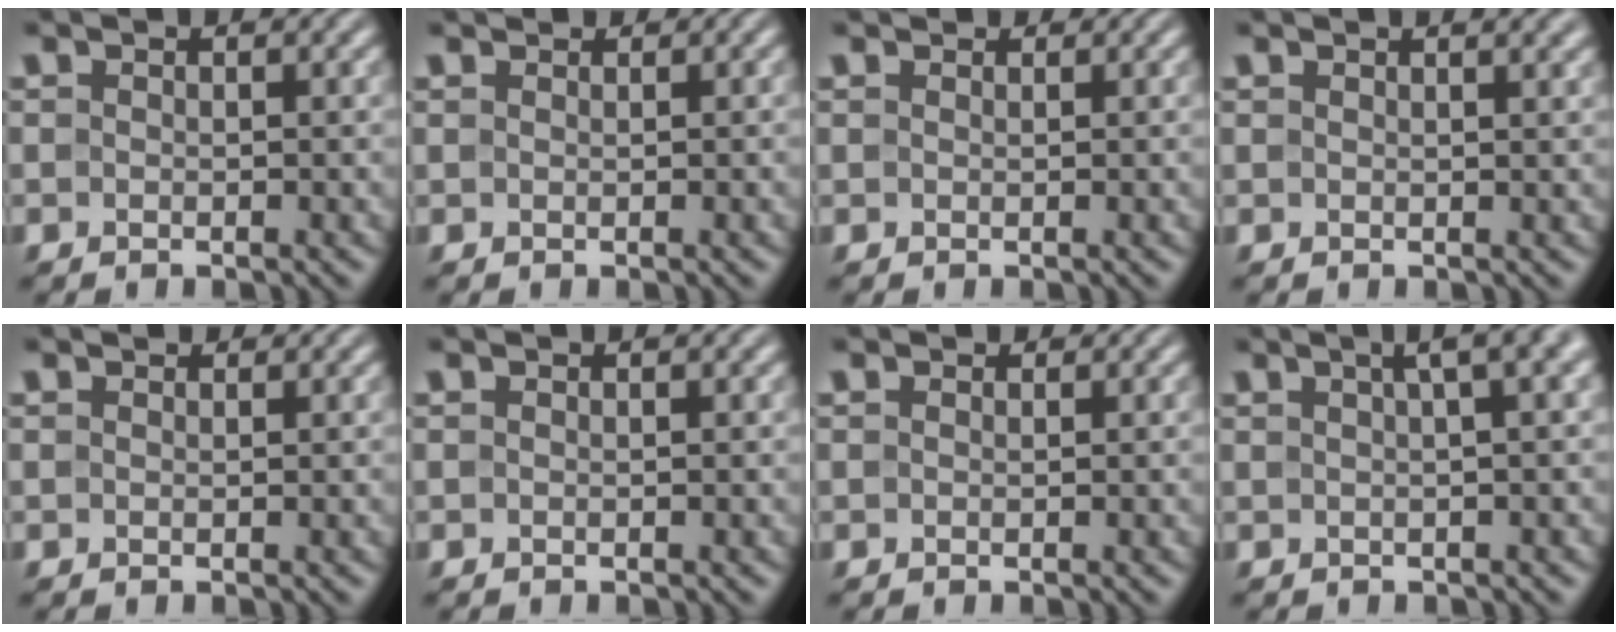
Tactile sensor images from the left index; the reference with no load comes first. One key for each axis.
{"total": 1.4, "fx": 1.3, "fy": 0.4, "fz": 0.4, "tx": -0.011, "ty": -0.003, "tz": 0.015}
{"total": 1.4, "fx": 1.3, "fy": 0.5, "fz": 0.4, "tx": -0.012, "ty": -0.002, "tz": 0.011}
{"total": 2.5, "fx": 1.9, "fy": 0.9, "fz": 1.3, "tx": -0.003, "ty": 0.015, "tz": 0.008}
{"total": 1.0, "fx": 0.9, "fy": 0.4, "fz": 0.3, "tx": -0.010, "ty": -0.003, "tz": 0.006}
{"total": 0.0}
{"total": 0.9, "fx": 0.7, "fy": 0.4, "fz": 0.2, "tx": -0.005, "ty": -0.003, "tz": 0.002}
{"total": 5.1, "fx": 2.2, "fy": 1.5, "fz": 4.3, "tx": -0.037, "ty": 0.025, "tz": 0.025}